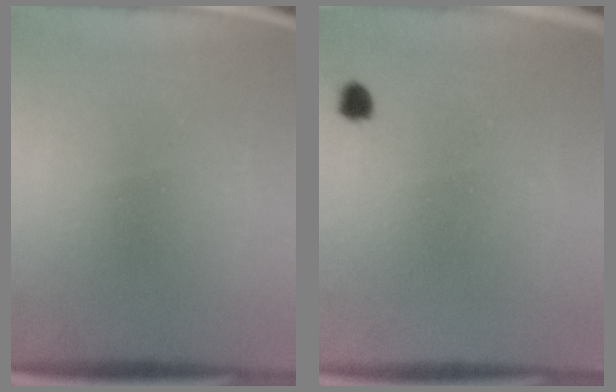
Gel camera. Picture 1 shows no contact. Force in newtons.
{"total": 1.4}